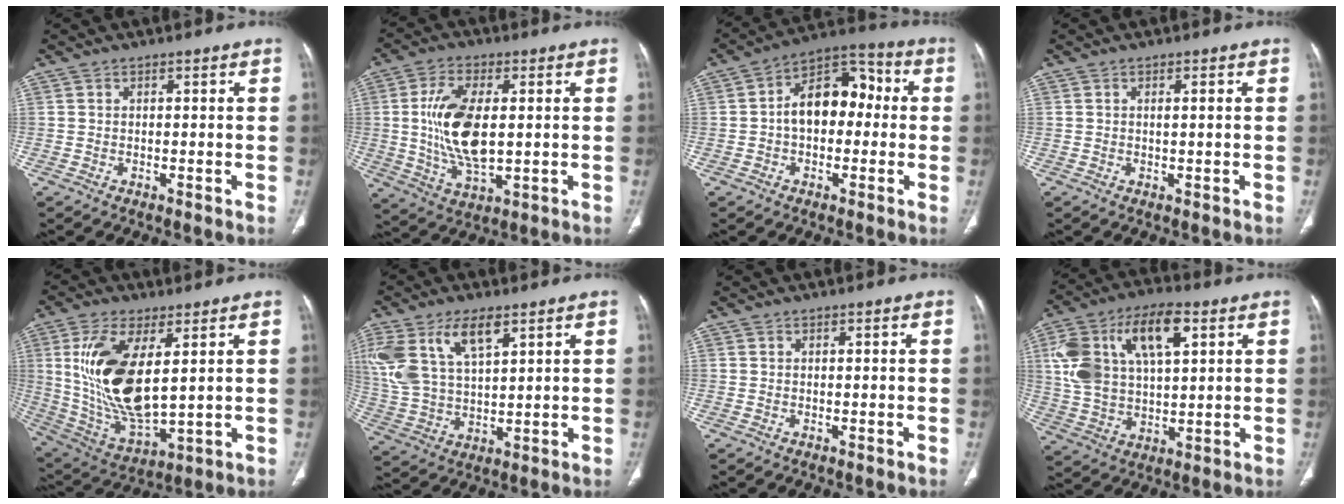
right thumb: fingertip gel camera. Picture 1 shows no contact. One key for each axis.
{"total": 13.8, "fx": 0.9, "fy": 6.7, "fz": 12.1, "tx": -0.236, "ty": -0.011, "tz": 0.024}
{"total": 13.5, "fx": 0.0, "fy": 8.8, "fz": 10.2, "tx": -0.129, "ty": 0.044, "tz": -0.014}
{"total": 1.1, "fx": 0.2, "fy": 0.1, "fz": 1.1, "tx": -0.022, "ty": 0.000, "tz": 0.005}
{"total": 18.5, "fx": 4.0, "fy": 8.0, "fz": 16.1, "tx": -0.322, "ty": -0.025, "tz": 0.092}
{"total": 15.4, "fx": 7.5, "fy": 7.7, "fz": 11.1, "tx": -0.234, "ty": -0.013, "tz": 0.153}
{"total": 0.0}
{"total": 18.5, "fx": 6.3, "fy": 9.6, "fz": 14.5, "tx": -0.263, "ty": 0.009, "tz": 0.114}